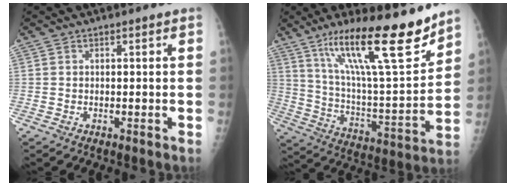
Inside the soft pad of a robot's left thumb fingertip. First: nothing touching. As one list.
[{"total": 23.5, "force": [15.7, 4.5, 16.8], "torque": [-0.258, -0.071, 0.270]}]